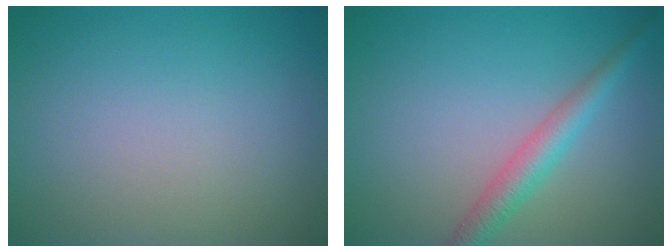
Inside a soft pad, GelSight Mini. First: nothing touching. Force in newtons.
{"total": 2.9, "press": 2.9, "slide": 0.1}